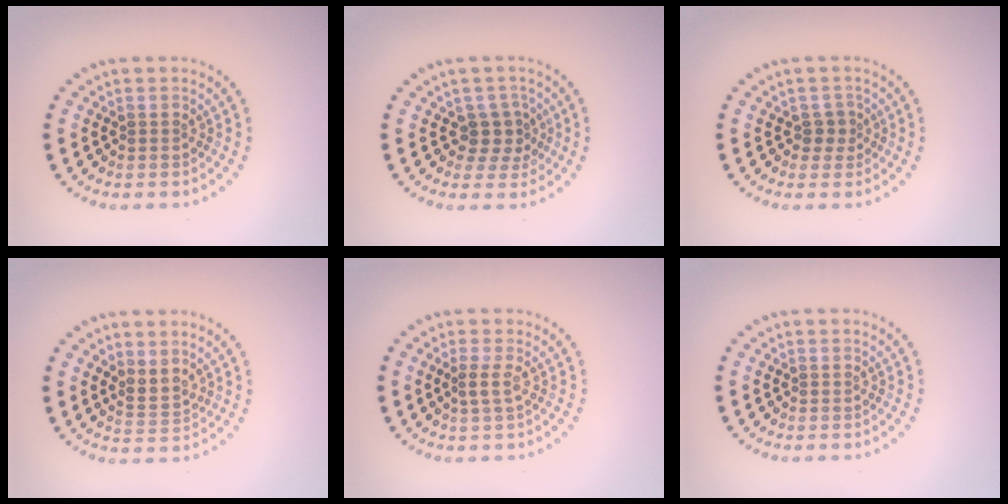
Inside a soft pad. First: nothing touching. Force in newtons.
{"total": 2.4, "press": 2.0, "slide": 1.4}
{"total": 1.3, "press": 1.1, "slide": 0.8}
{"total": 2.0, "press": 1.5, "slide": 1.4}
{"total": 1.3, "press": 0.9, "slide": 0.9}
{"total": 0.0}